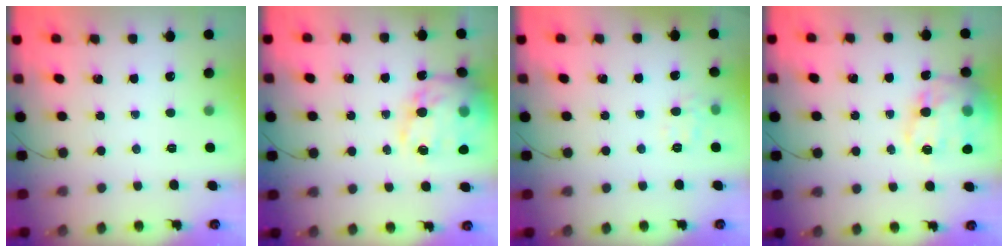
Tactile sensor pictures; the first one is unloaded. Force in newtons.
{"total": 20.4, "press": 19.9, "slide": 4.6}
{"total": 4.1, "press": 3.8, "slide": 1.6}
{"total": 19.1, "press": 18.8, "slide": 3.2}